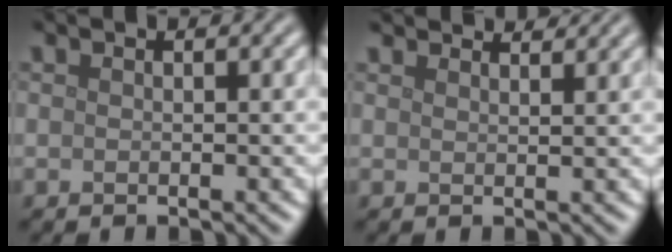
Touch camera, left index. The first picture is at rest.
{"total": 4.2, "force": [4.0, 0.6, 1.0], "torque": [-0.017, 0.002, 0.047]}